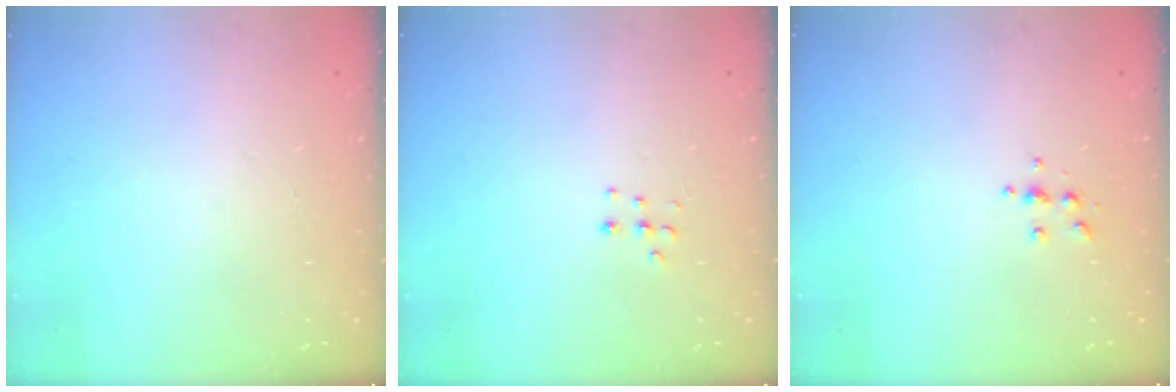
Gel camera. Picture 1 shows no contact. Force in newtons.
{"total": 5.4, "press": 5.4, "slide": 0.9}
{"total": 4.8, "press": 4.8, "slide": 0.5}